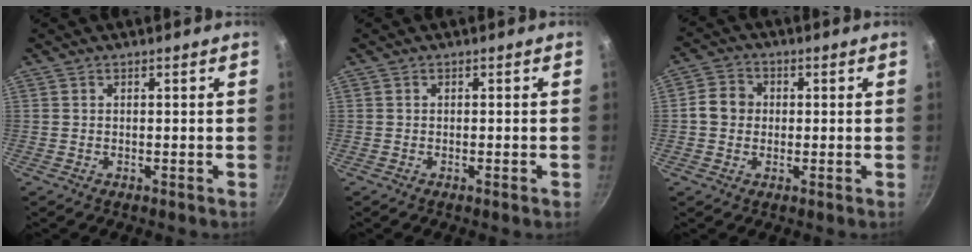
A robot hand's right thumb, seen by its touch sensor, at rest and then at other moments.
{"total": 0.8, "force": [-0.4, -0.1, 0.6], "torque": [-0.016, 0.002, -0.009]}
{"total": 5.3, "force": [0.1, 4.7, 2.4], "torque": [-0.021, 0.009, -0.012]}